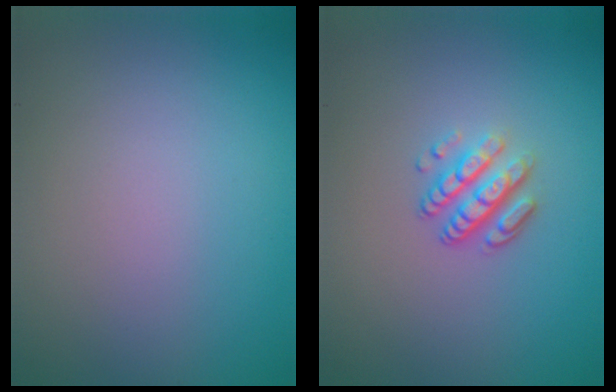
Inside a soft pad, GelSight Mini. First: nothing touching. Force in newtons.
{"total": 3.3, "press": 2.4, "slide": 2.2}